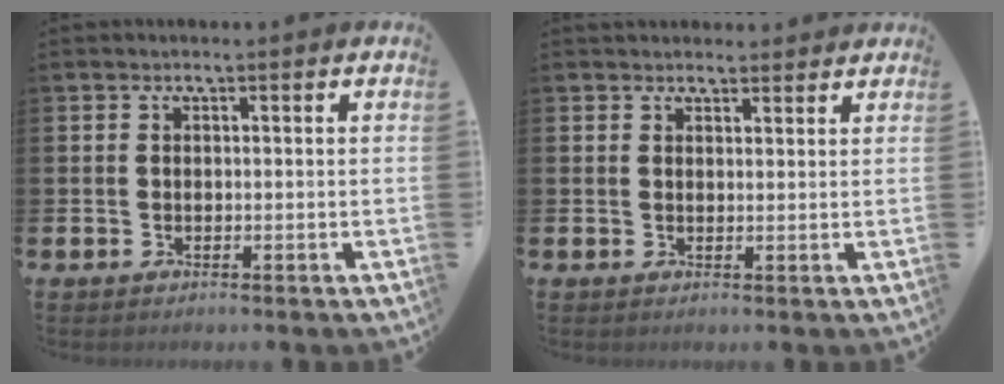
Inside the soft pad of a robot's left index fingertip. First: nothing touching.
{"total": 2.0, "force": [1.9, 0.7, 0.0], "torque": [0.014, -0.009, 0.032]}